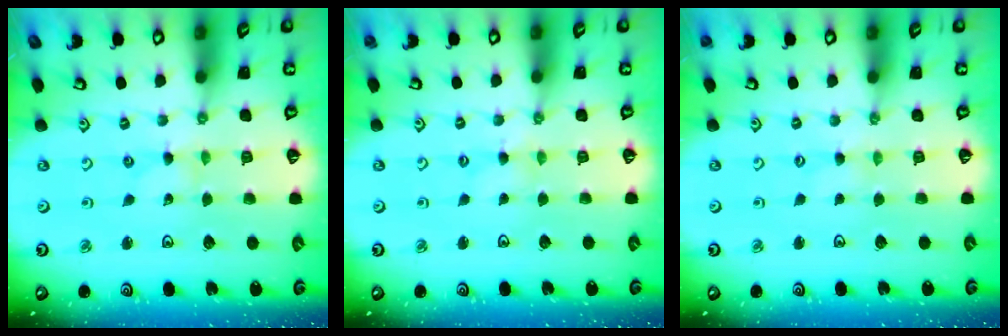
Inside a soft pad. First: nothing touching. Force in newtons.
{"total": 0.9, "press": 0.9, "slide": 0.2}
{"total": 0.0}